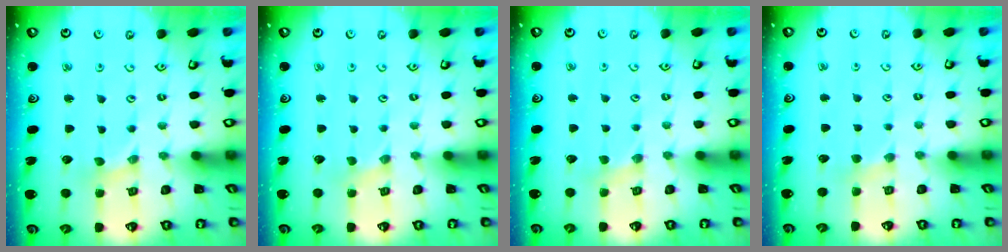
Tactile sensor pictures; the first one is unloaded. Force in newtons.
{"total": 0.0}
{"total": 2.4, "press": 2.4, "slide": 0.4}
{"total": 3.2, "press": 3.2, "slide": 0.5}